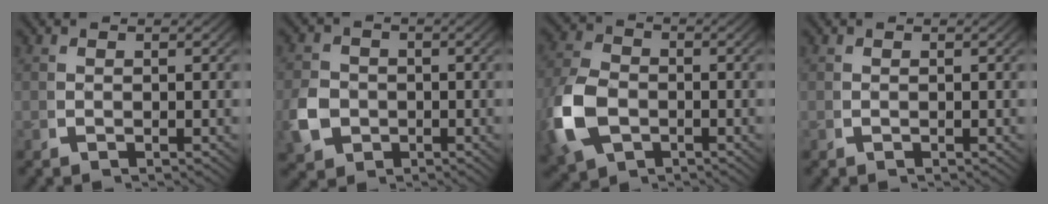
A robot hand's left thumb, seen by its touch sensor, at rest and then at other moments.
{"total": 5.4, "force": [-1.4, 4.5, 2.7], "torque": [-0.076, -0.021, -0.016]}
{"total": 8.0, "force": [-2.1, 5.8, 5.1], "torque": [-0.145, -0.027, -0.023]}
{"total": 0.0}